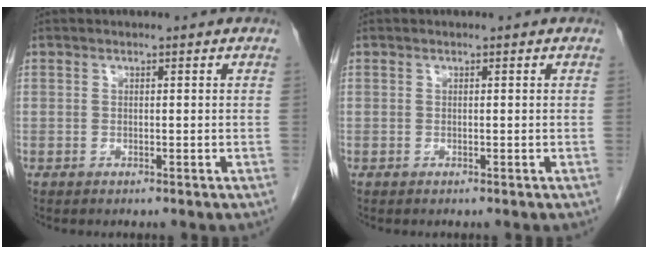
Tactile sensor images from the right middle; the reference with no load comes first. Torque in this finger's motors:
{"motor_torque": [0.00, 0.00, 0.11, -0.01]}